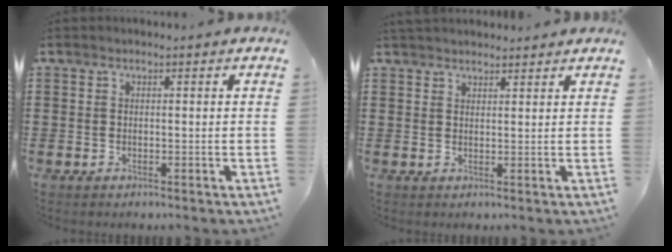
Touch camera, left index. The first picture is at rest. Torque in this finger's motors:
{"motor_torque": [0.25, 0.21, 0.55, 0.13]}